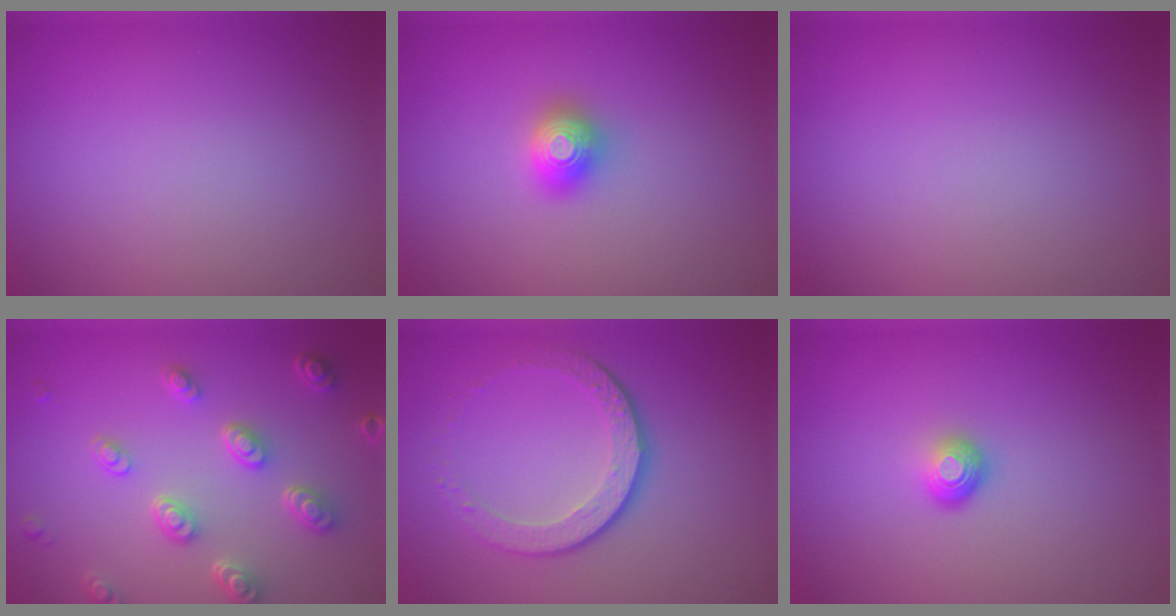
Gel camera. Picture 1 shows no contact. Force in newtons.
{"total": 2.0, "press": 2.0, "slide": 0.1}
{"total": 0.0}
{"total": 4.6, "press": 3.7, "slide": 2.8}
{"total": 4.5, "press": 3.1, "slide": 3.3}
{"total": 1.6, "press": 1.0, "slide": 1.3}